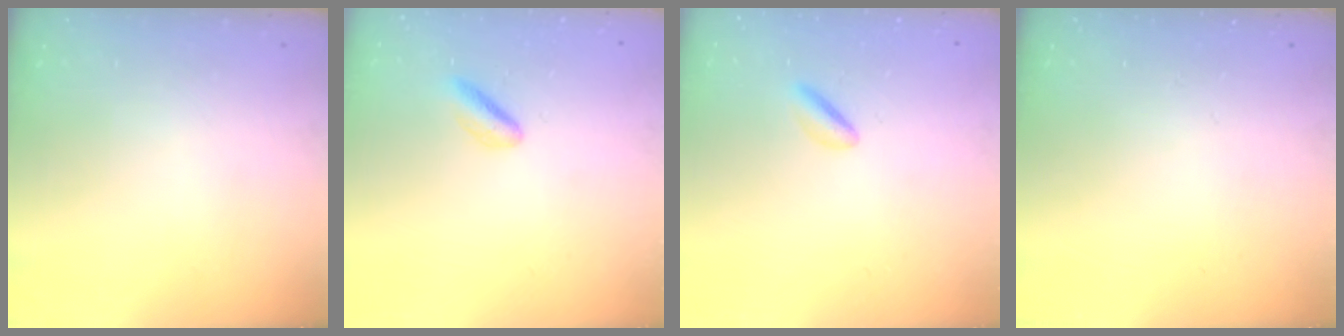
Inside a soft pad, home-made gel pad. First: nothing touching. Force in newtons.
{"total": 2.4, "press": 2.2, "slide": 1.0}
{"total": 1.8, "press": 1.6, "slide": 0.9}
{"total": 0.0}